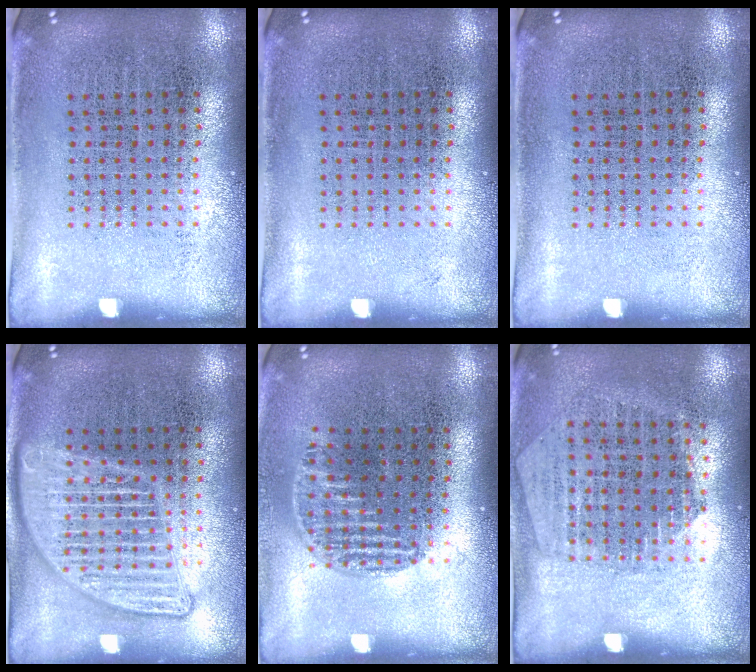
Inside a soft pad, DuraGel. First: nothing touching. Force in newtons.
{"total": 0.0}
{"total": 0.0}
{"total": 2.7, "press": 2.7, "slide": 0.2}
{"total": 0.9, "press": 0.8, "slide": 0.5}
{"total": 1.2, "press": 1.1, "slide": 0.5}